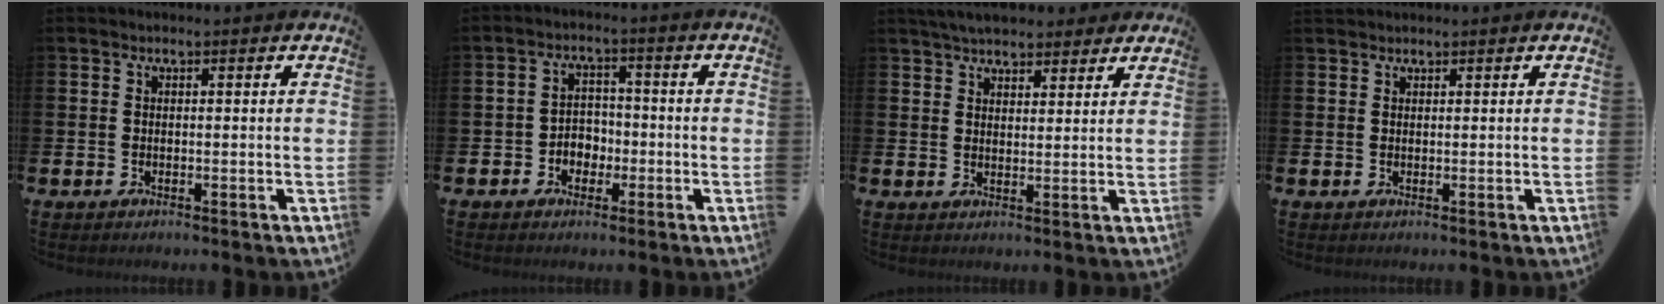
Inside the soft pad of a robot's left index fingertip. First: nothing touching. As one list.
[{"total": 3.2, "force": [-1.5, 2.5, 1.1], "torque": [-0.028, 0.007, -0.036]}, {"total": 5.1, "force": [4.8, 1.4, 0.8], "torque": [-0.027, -0.015, 0.088]}, {"total": 1.1, "force": [1.0, 0.3, -0.1], "torque": [0.011, -0.001, 0.017]}]